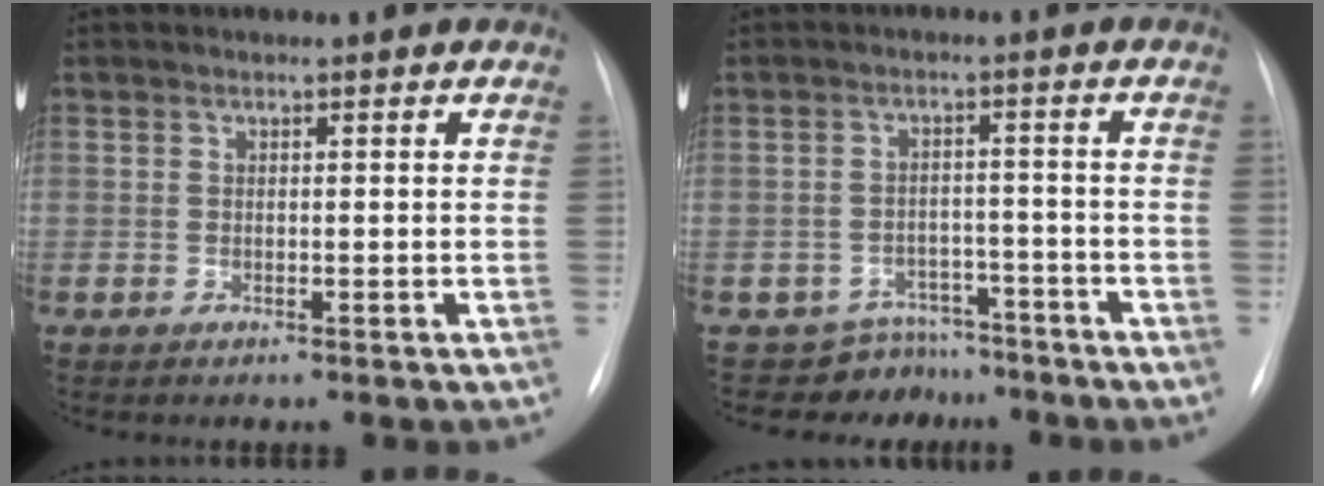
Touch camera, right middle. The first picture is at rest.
{"total": 6.0, "force": [-5.1, 2.9, -1.0], "torque": [0.022, 0.032, -0.077]}